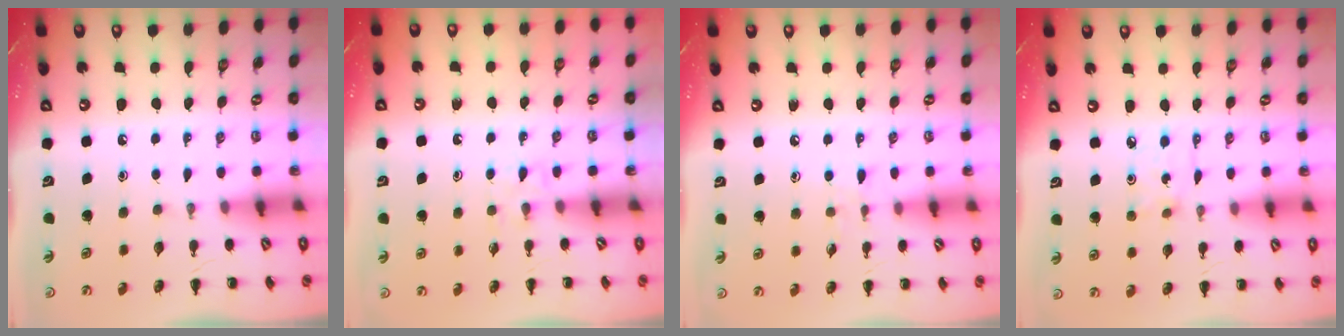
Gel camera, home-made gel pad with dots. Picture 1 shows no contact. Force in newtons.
{"total": 2.9, "press": 2.7, "slide": 1.2}
{"total": 5.2, "press": 4.7, "slide": 2.1}
{"total": 3.2, "press": 3.0, "slide": 1.0}